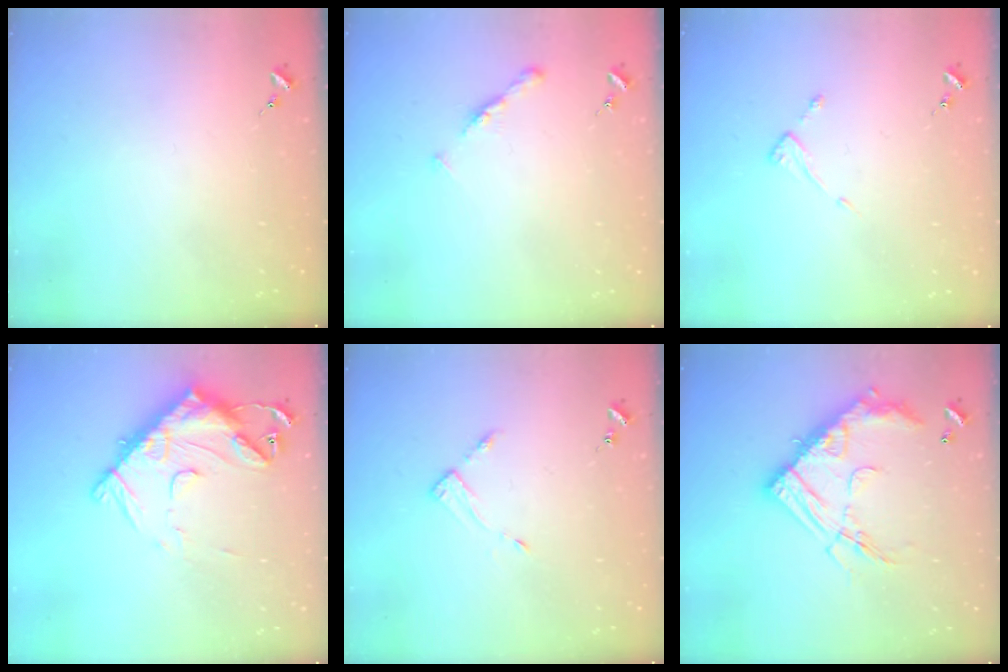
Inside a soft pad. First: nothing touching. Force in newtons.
{"total": 5.3, "press": 5.2, "slide": 0.6}
{"total": 4.1, "press": 4.0, "slide": 0.4}
{"total": 16.1, "press": 16.0, "slide": 1.6}
{"total": 3.5, "press": 3.5, "slide": 0.4}
{"total": 20.3, "press": 20.2, "slide": 1.9}